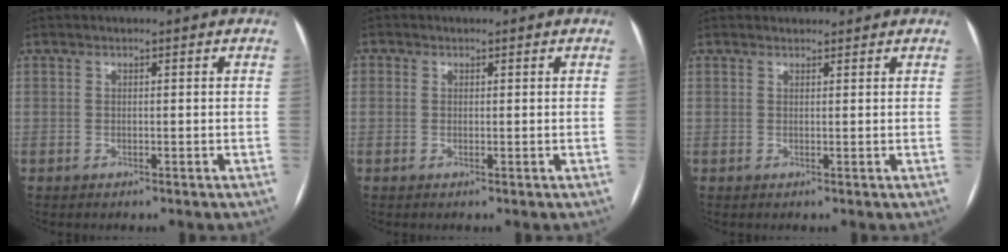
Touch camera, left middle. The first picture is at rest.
{"total": 1.2, "force": [0.3, 1.1, 0.3], "torque": [0.002, 0.001, 0.002]}
{"total": 1.5, "force": [1.4, 0.5, 0.0], "torque": [-0.004, 0.014, 0.022]}